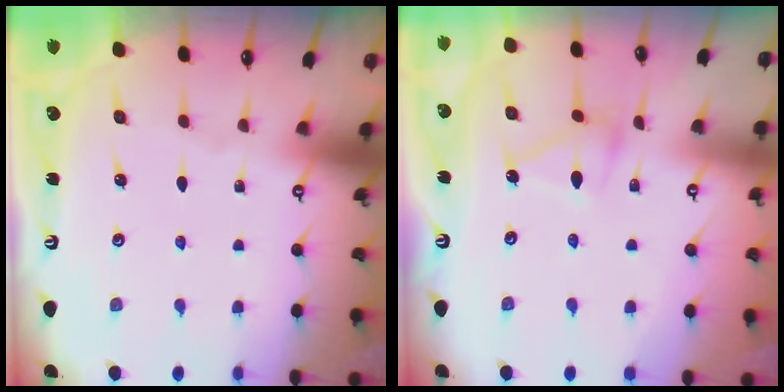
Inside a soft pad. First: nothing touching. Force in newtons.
{"total": 10.6, "press": 10.6, "slide": 0.4}